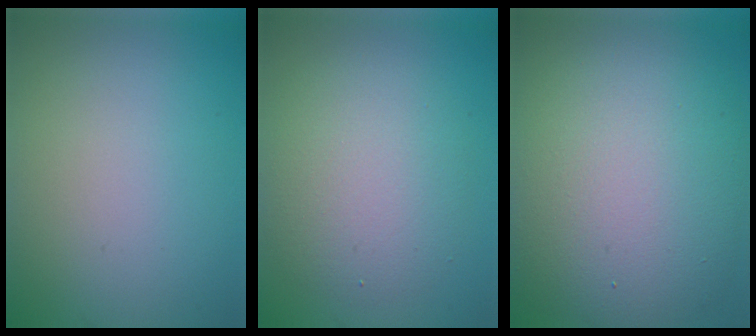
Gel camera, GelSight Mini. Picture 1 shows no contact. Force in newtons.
{"total": 5.1, "press": 5.1, "slide": 0.5}
{"total": 13.4, "press": 13.4, "slide": 1.0}